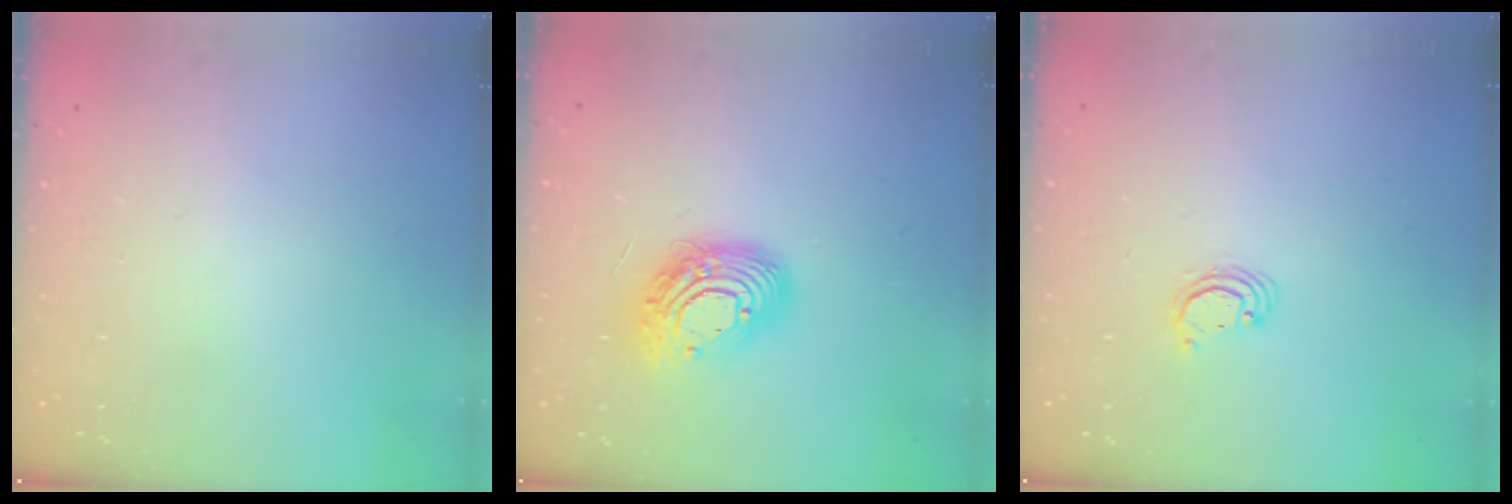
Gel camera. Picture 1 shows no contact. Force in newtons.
{"total": 14.4, "press": 14.3, "slide": 1.3}
{"total": 2.8, "press": 2.8, "slide": 0.2}